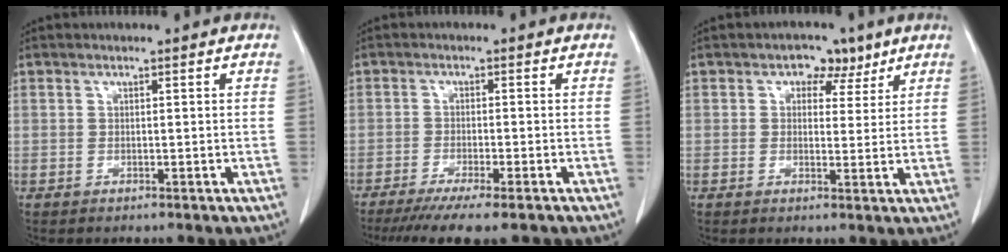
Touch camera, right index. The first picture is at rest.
{"total": 9.0, "force": [-7.0, 0.5, 5.7], "torque": [-0.078, -0.019, -0.108]}
{"total": 4.3, "force": [2.3, 3.0, 2.0], "torque": [-0.016, 0.009, 0.029]}